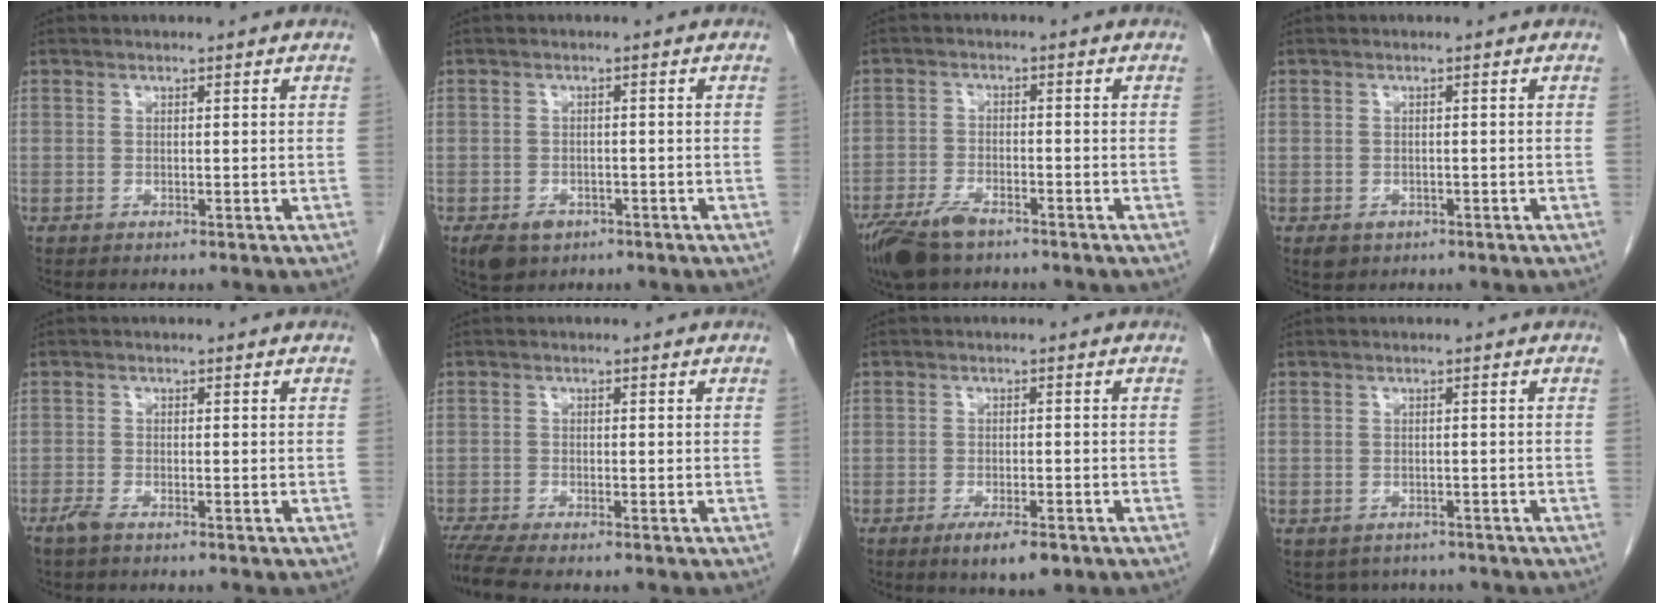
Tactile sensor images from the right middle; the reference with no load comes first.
{"total": 3.8, "force": [-2.3, 2.5, 1.7], "torque": [-0.031, -0.002, -0.030]}
{"total": 7.2, "force": [-5.3, 2.5, 4.2], "torque": [-0.084, -0.012, -0.096]}
{"total": 1.8, "force": [-0.9, 1.3, 0.8], "torque": [-0.014, 0.000, -0.004]}
{"total": 1.6, "force": [-1.3, 0.1, 0.9], "torque": [-0.027, -0.004, -0.028]}
{"total": 4.2, "force": [-3.7, -0.4, 2.0], "torque": [-0.036, -0.013, -0.068]}
{"total": 5.0, "force": [-3.1, 1.2, 3.8], "torque": [-0.062, -0.008, -0.043]}
{"total": 4.1, "force": [-3.5, 2.1, 0.4], "torque": [0.000, 0.006, -0.044]}